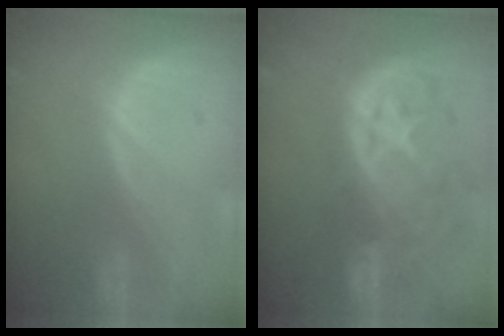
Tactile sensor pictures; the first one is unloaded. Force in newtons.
{"total": 11.1, "press": 9.8, "slide": 5.1}